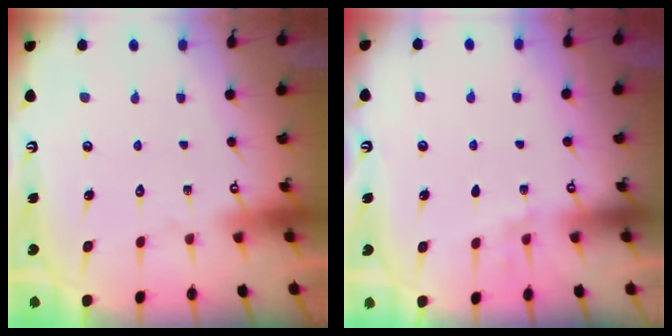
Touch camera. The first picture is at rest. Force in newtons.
{"total": 2.5, "press": 1.6, "slide": 1.8}